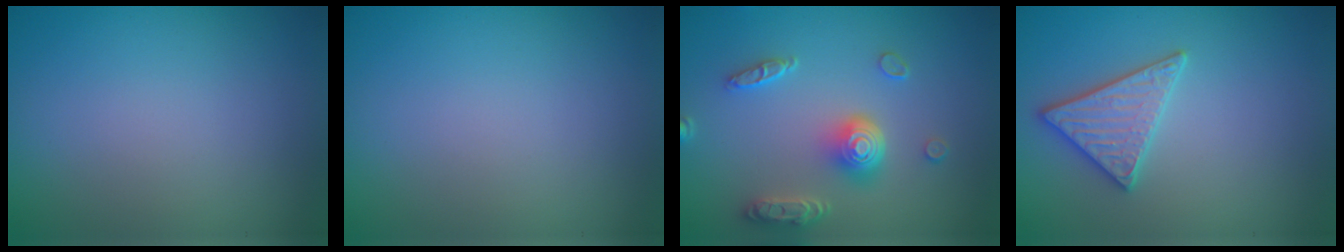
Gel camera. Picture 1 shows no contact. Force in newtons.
{"total": 0.0}
{"total": 4.9, "press": 3.7, "slide": 3.1}
{"total": 3.0, "press": 3.0, "slide": 0.2}